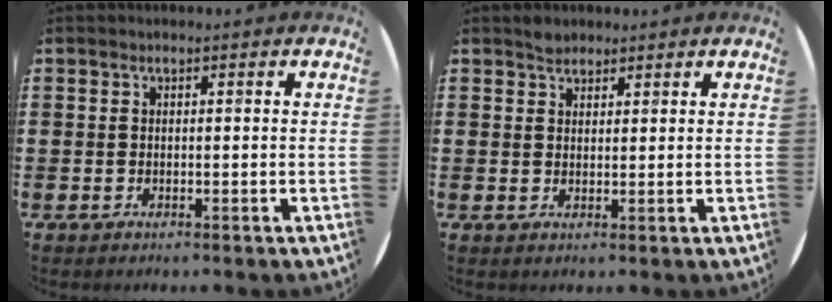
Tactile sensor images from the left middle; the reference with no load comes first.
{"total": 1.7, "force": [1.6, 0.6, 0.0], "torque": [0.005, -0.002, 0.029]}